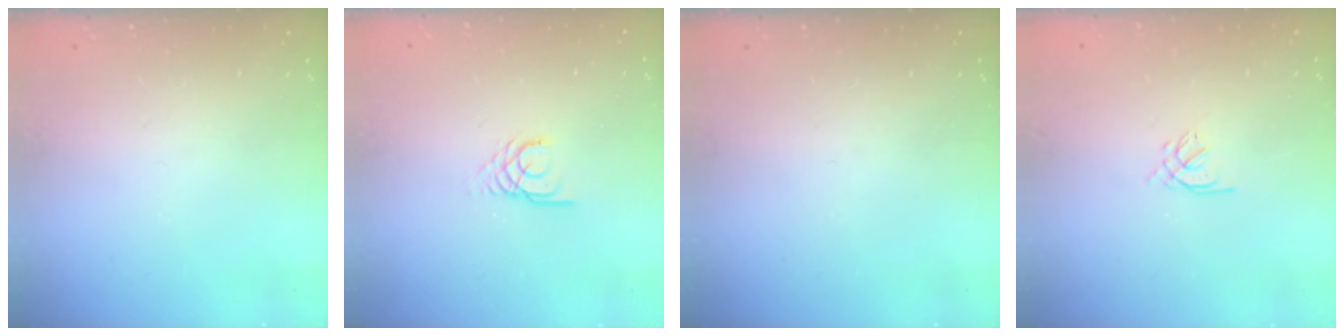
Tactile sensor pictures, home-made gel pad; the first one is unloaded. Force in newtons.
{"total": 1.3, "press": 1.3, "slide": 0.2}
{"total": 0.0}
{"total": 1.2, "press": 1.0, "slide": 0.5}